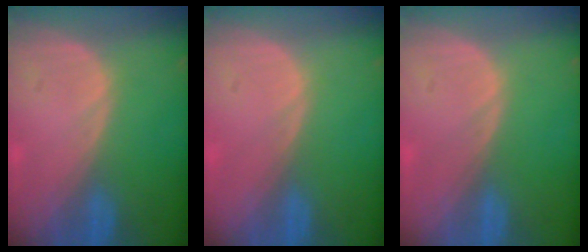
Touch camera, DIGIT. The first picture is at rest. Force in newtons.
{"total": 0.0}
{"total": 0.0}